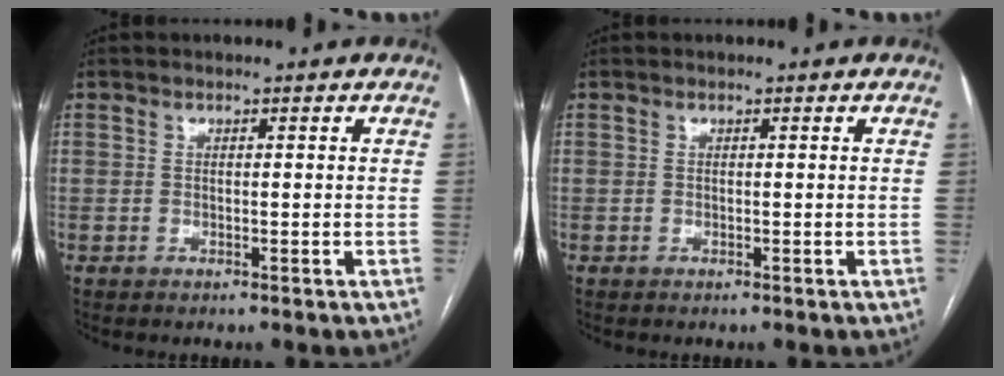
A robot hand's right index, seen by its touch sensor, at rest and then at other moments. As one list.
[{"total": 0.0}]